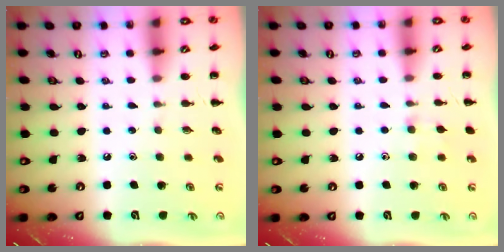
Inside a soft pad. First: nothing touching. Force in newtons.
{"total": 5.6, "press": 5.3, "slide": 1.8}